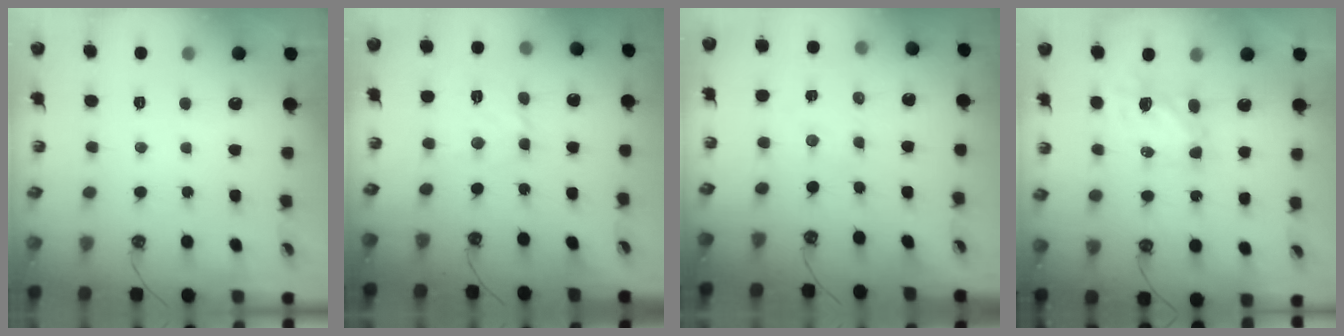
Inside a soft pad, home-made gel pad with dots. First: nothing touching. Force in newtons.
{"total": 5.8, "press": 5.8, "slide": 0.3}
{"total": 1.4, "press": 1.4, "slide": 0.2}
{"total": 6.6, "press": 6.5, "slide": 0.6}